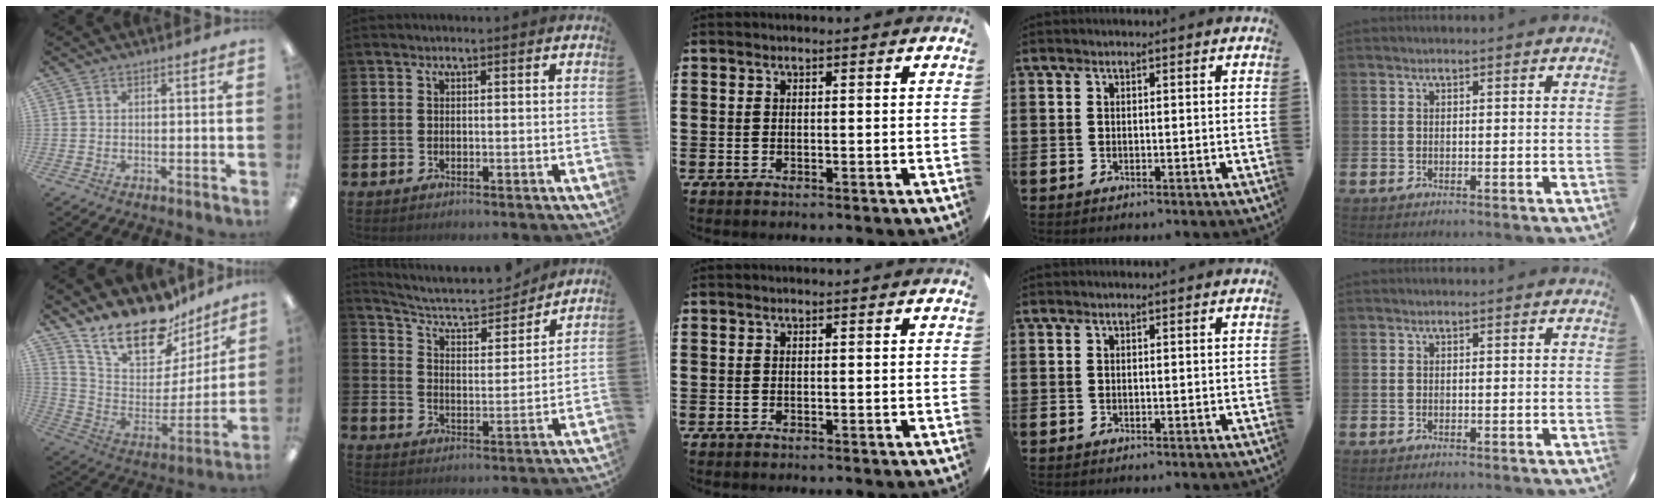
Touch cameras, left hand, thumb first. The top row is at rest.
{"thumb": {"total": 21.0, "force": [17.0, 8.4, 9.1], "torque": [-0.170, -0.121, 0.303]}, "index": {"total": 7.5, "force": [6.9, 1.9, 2.2], "torque": [-0.073, -0.051, 0.116]}}